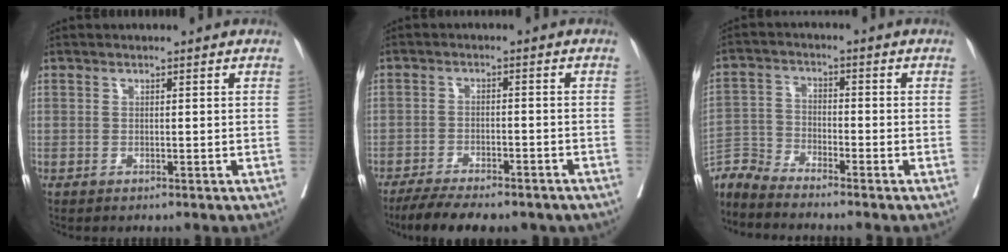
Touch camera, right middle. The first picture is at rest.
{"total": 12.0, "force": [-9.8, 3.4, 6.1], "torque": [-0.087, -0.003, -0.139]}
{"total": 6.4, "force": [-6.4, -0.7, 0.3], "torque": [-0.008, -0.002, -0.128]}